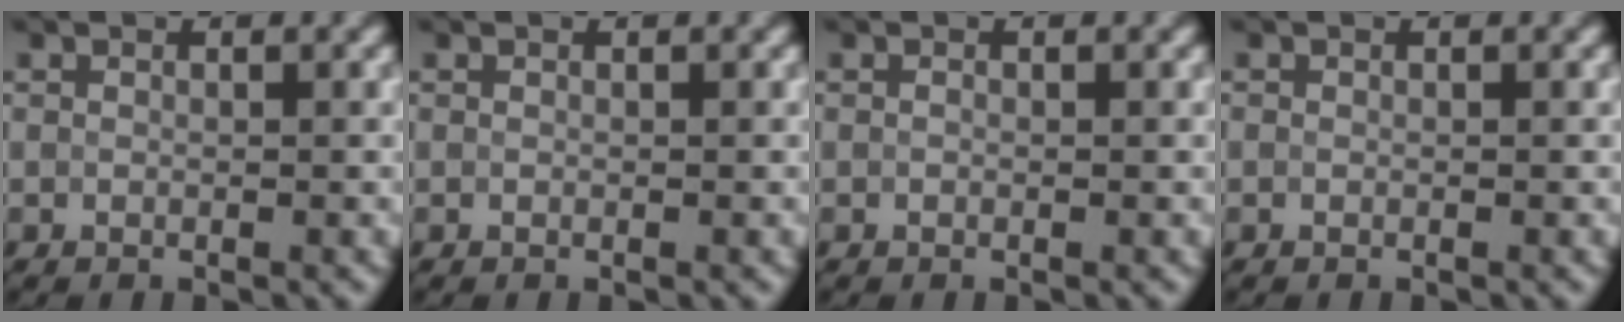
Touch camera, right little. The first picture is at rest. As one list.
[{"total": 0.0}, {"total": 0.0}, {"total": 0.0}]